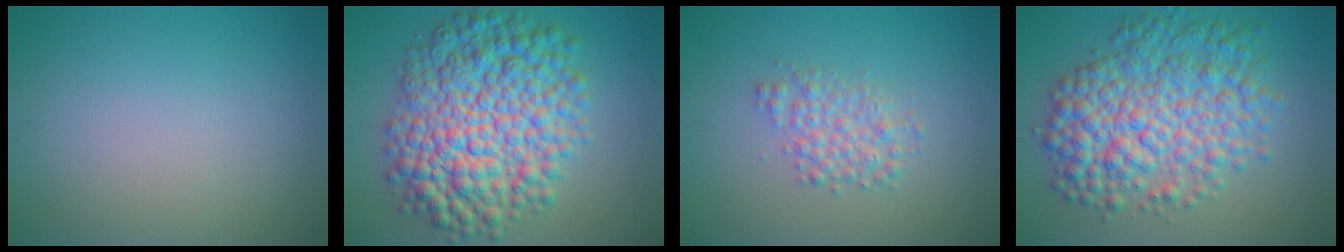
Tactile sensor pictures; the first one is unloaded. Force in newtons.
{"total": 11.3, "press": 11.3, "slide": 0.1}
{"total": 2.6, "press": 2.6, "slide": 0.0}
{"total": 8.8, "press": 8.8, "slide": 0.1}